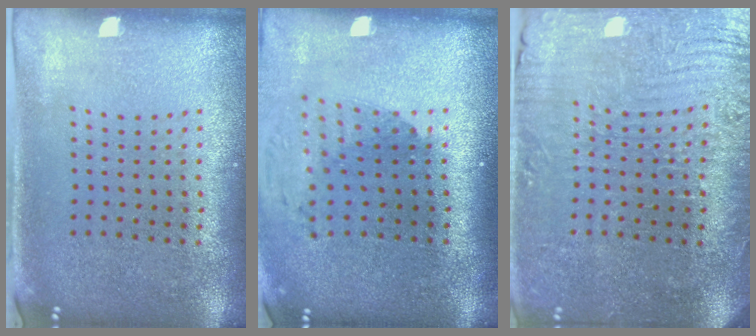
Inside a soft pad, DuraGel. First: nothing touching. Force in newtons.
{"total": 1.8, "press": 1.4, "slide": 1.1}
{"total": 3.8, "press": 3.6, "slide": 1.3}